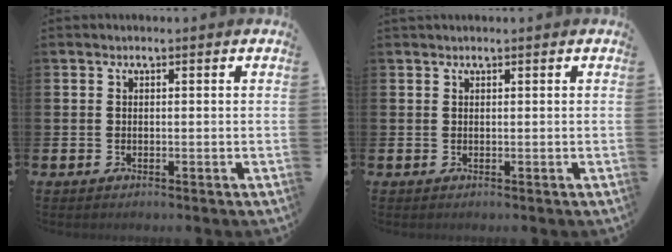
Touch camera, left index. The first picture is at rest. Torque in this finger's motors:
{"motor_torque": [-0.16, -0.42, 0.22, 0.06]}